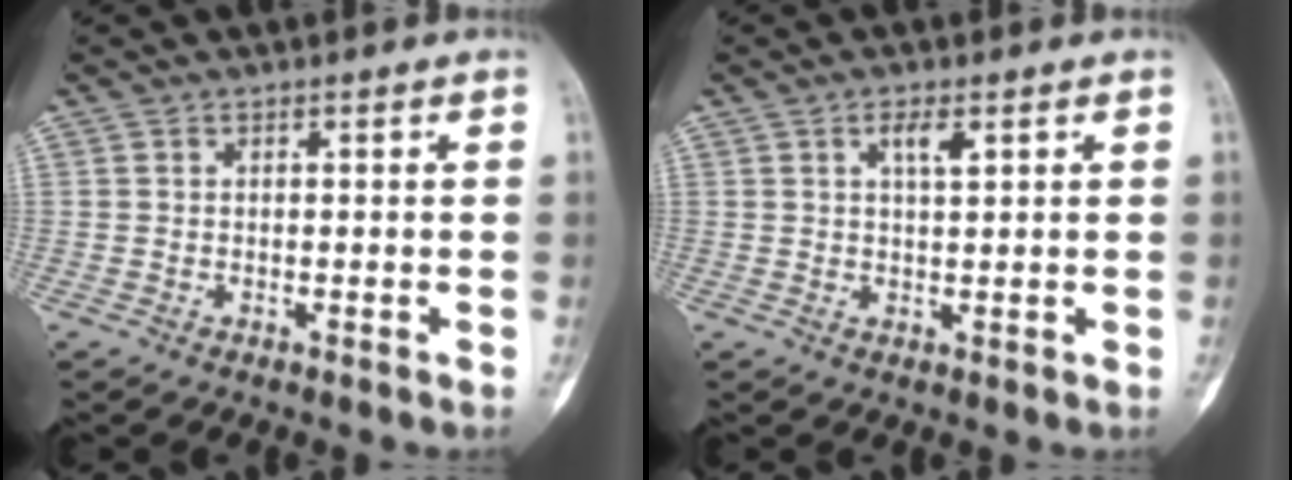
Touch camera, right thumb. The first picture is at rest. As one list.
[{"total": 3.1, "force": [1.4, 0.9, 2.6], "torque": [-0.044, -0.005, 0.026]}]